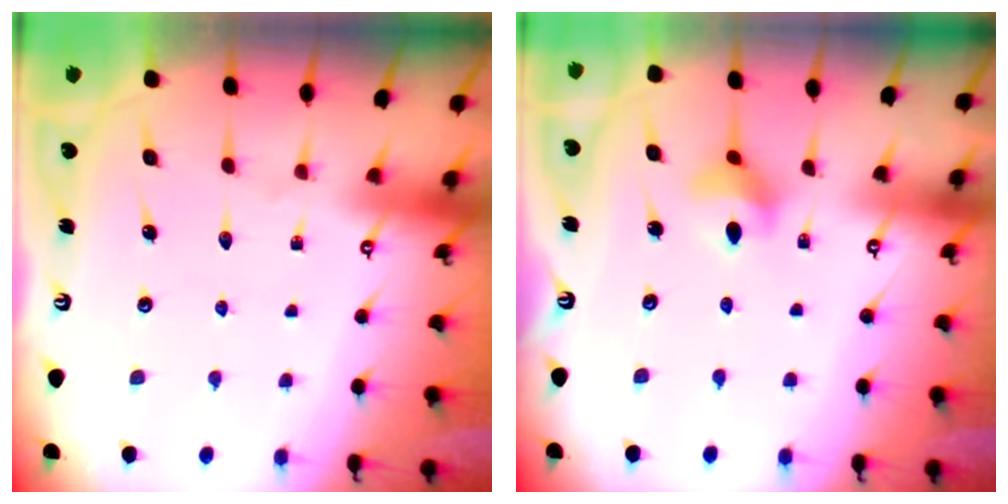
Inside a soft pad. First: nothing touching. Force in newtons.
{"total": 6.4, "press": 6.1, "slide": 1.8}